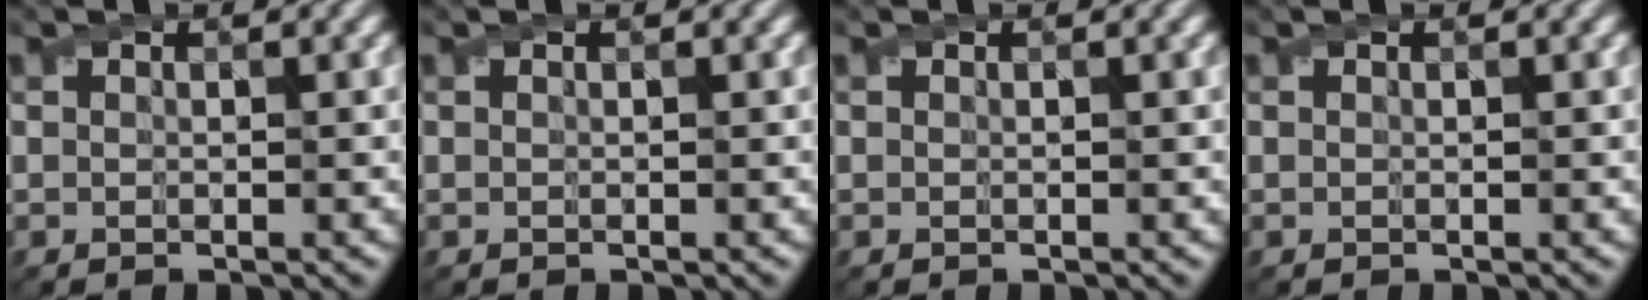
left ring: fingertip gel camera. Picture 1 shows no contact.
{"total": 0.0}
{"total": 0.0}
{"total": 0.0}